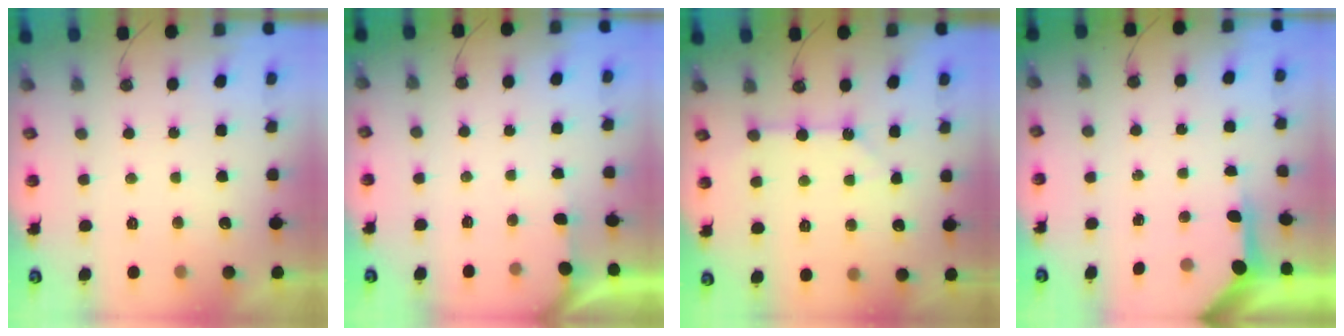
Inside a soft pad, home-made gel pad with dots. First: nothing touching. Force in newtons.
{"total": 1.9, "press": 1.9, "slide": 0.2}
{"total": 2.5, "press": 2.5, "slide": 0.2}
{"total": 5.3, "press": 5.3, "slide": 0.4}